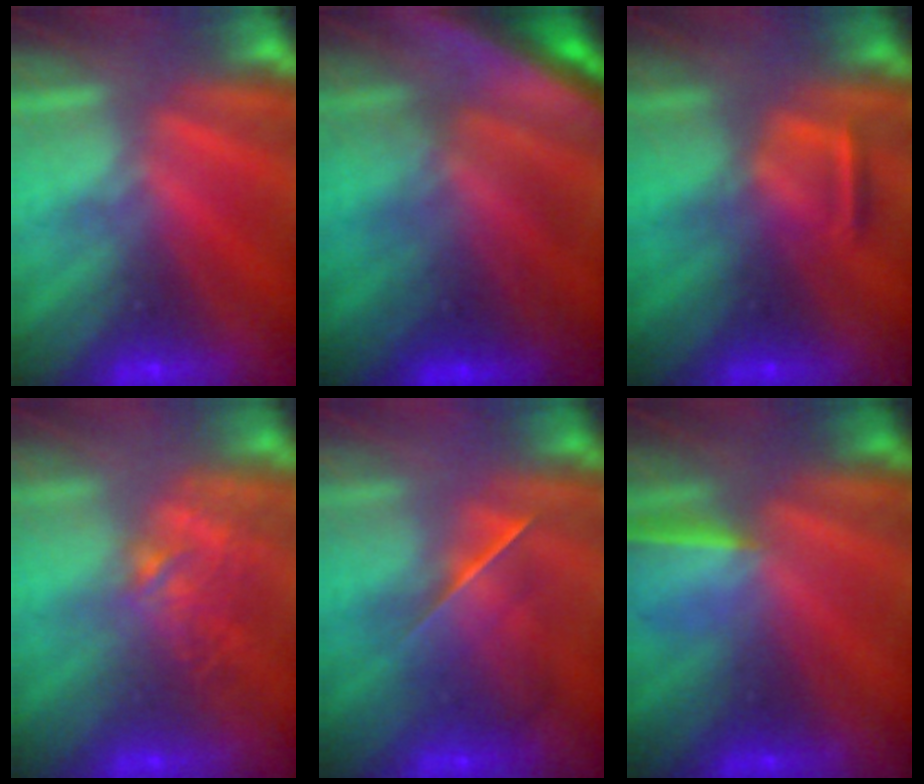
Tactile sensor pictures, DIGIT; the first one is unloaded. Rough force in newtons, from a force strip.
{"total": 5.7}
{"total": 2.9}
{"total": 2.7}
{"total": 2.4}
{"total": 1.6}